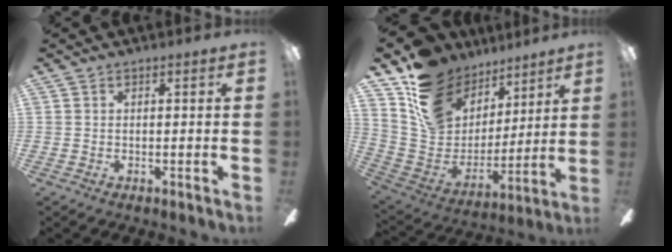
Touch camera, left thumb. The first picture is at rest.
{"total": 16.9, "force": [9.6, 12.1, 6.7], "torque": [-0.136, -0.056, 0.187]}